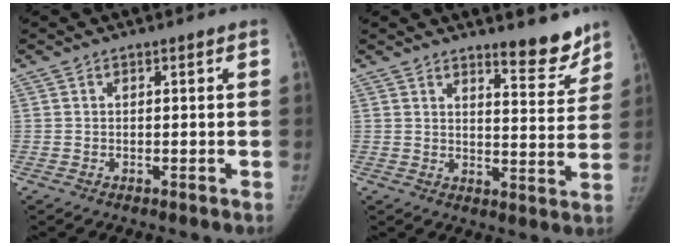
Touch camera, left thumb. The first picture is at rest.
{"total": 7.5, "force": [6.3, 1.9, 3.6], "torque": [-0.016, -0.054, 0.090]}